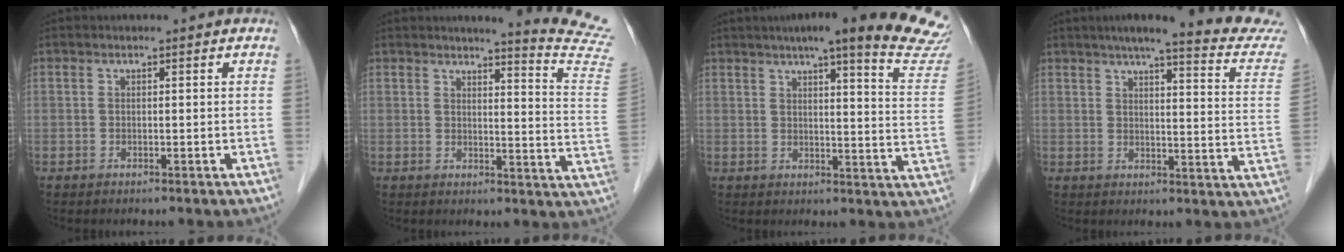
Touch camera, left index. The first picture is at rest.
{"total": 12.5, "force": [11.9, -2.3, 3.2], "torque": [-0.038, -0.117, 0.113]}
{"total": 22.3, "force": [19.8, 0.7, 10.3], "torque": [-0.126, -0.066, 0.218]}
{"total": 19.0, "force": [17.0, 0.1, 8.6], "torque": [-0.109, -0.053, 0.192]}